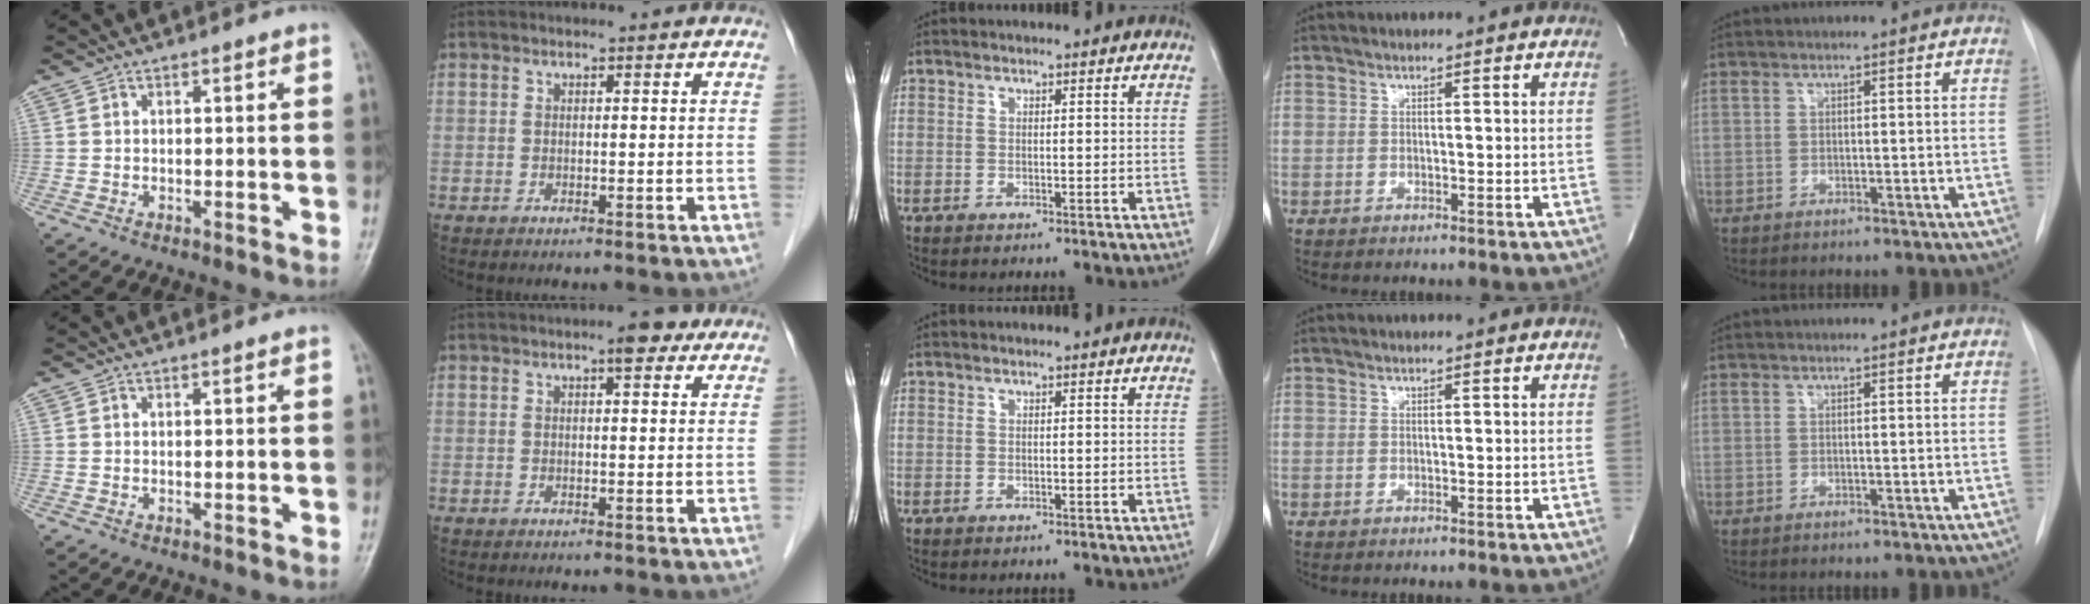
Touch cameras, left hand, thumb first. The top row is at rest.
{"index": {"total": 3.3, "force": [2.0, 1.1, 2.4], "torque": [-0.032, 0.010, 0.023]}}